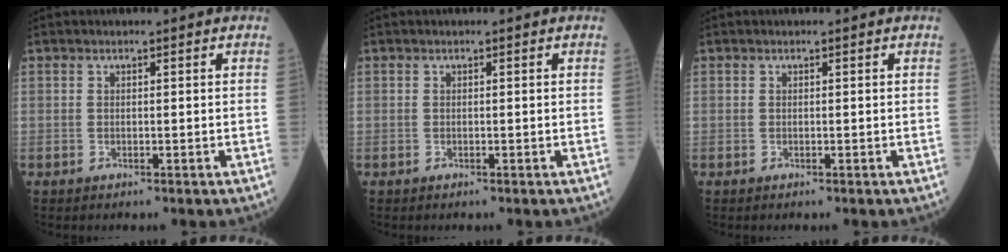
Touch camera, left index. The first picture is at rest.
{"total": 0.0}
{"total": 0.0}